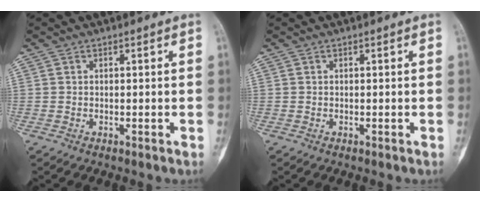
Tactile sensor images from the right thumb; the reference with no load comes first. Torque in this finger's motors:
{"motor_torque": [0.24, 0.18, 0.17, -0.13, 0.02]}